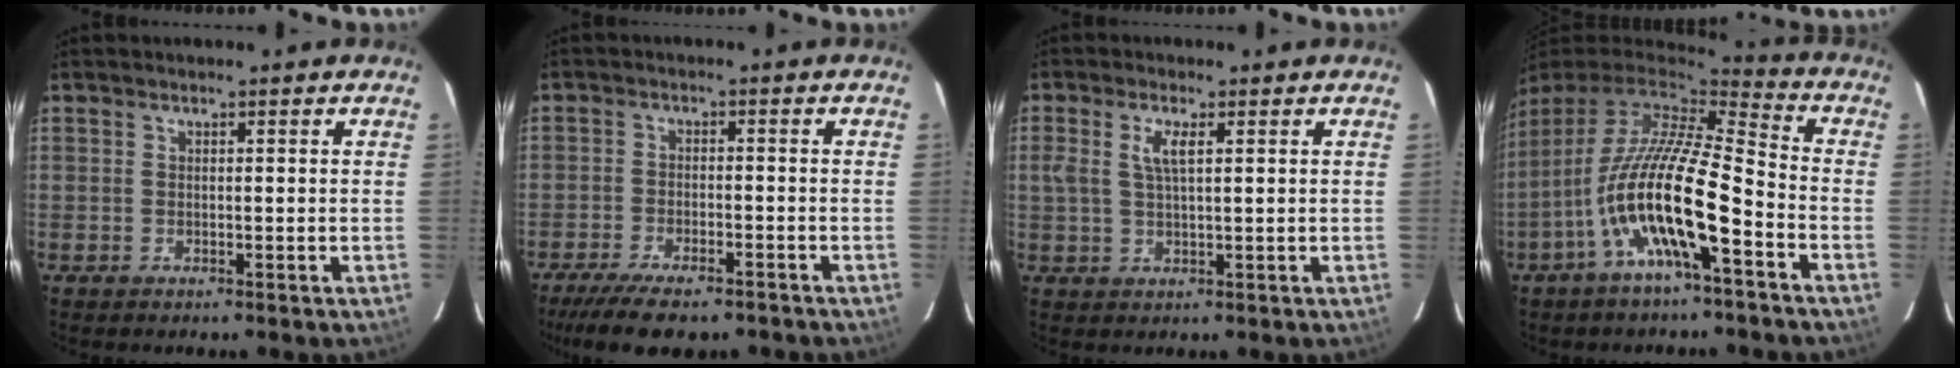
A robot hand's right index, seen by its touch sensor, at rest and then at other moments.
{"total": 12.3, "force": [-9.9, 3.7, 6.4], "torque": [-0.142, -0.030, -0.158]}
{"total": 3.7, "force": [1.1, 1.0, 3.4], "torque": [-0.068, 0.004, 0.023]}
{"total": 17.2, "force": [-6.8, 3.2, 15.5], "torque": [-0.284, -0.022, -0.134]}